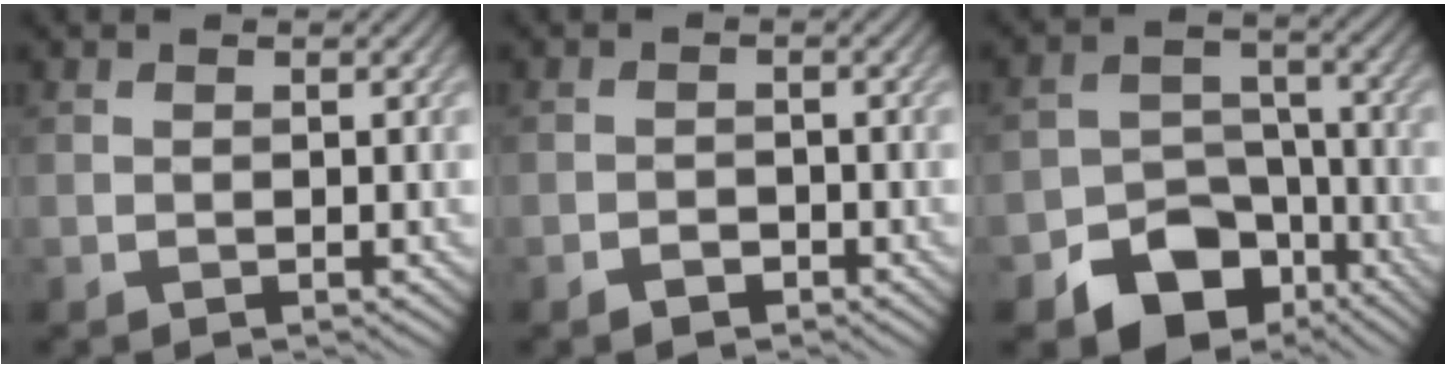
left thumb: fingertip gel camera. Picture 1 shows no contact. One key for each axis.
{"total": 1.3, "fx": -0.9, "fy": 0.9, "fz": 0.4, "tx": -0.004, "ty": 0.002, "tz": -0.018}
{"total": 11.0, "fx": -6.4, "fy": 7.6, "fz": 4.7, "tx": -0.079, "ty": -0.016, "tz": -0.110}